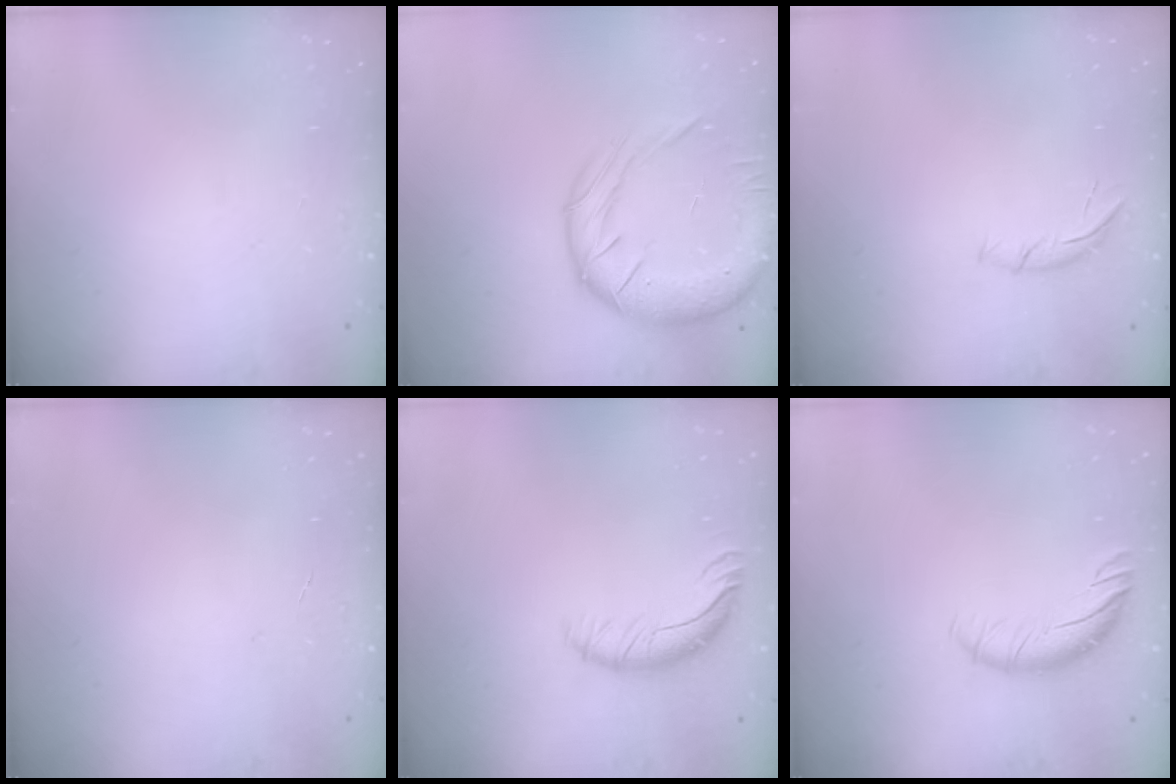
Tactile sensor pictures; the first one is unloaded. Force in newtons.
{"total": 16.0, "press": 15.7, "slide": 2.9}
{"total": 5.8, "press": 5.7, "slide": 1.0}
{"total": 0.0}
{"total": 9.3, "press": 9.2, "slide": 1.4}
{"total": 8.5, "press": 8.5, "slide": 0.6}